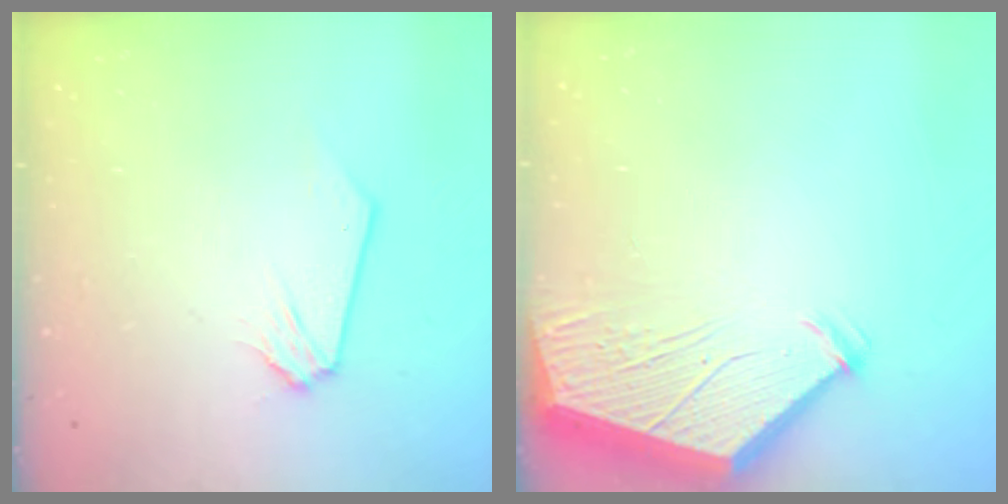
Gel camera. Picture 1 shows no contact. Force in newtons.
{"total": 5.9, "press": 5.9, "slide": 0.8}